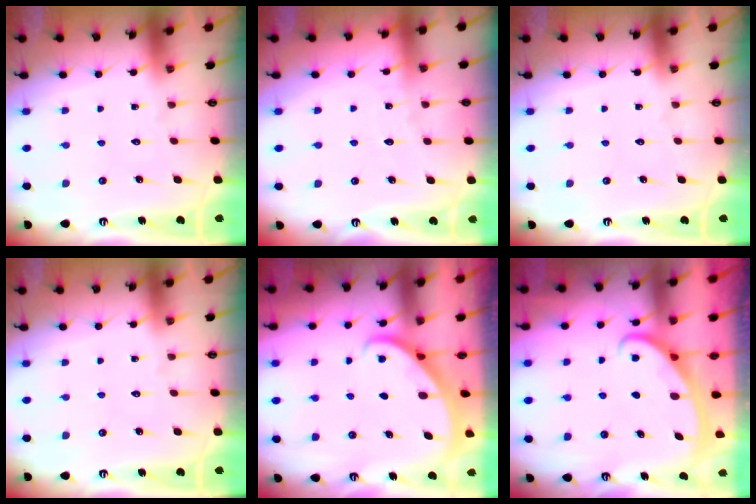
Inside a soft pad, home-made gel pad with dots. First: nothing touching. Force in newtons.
{"total": 1.9, "press": 1.9, "slide": 0.2}
{"total": 0.0}
{"total": 0.0}
{"total": 1.9, "press": 1.9, "slide": 0.2}
{"total": 3.0, "press": 3.0, "slide": 0.4}